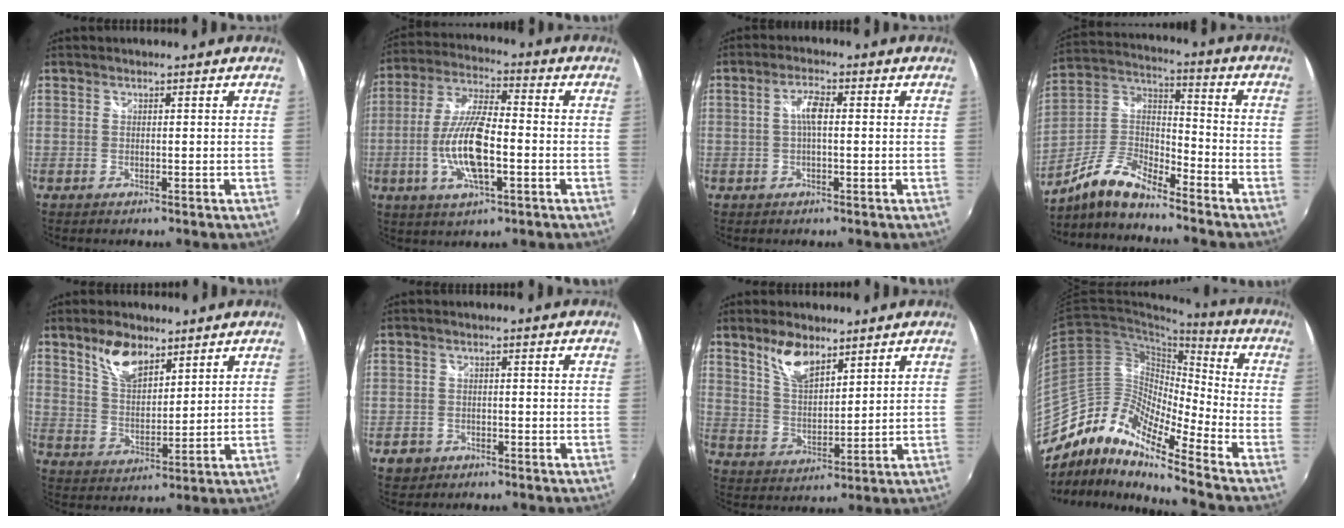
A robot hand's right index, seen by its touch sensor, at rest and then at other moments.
{"total": 13.3, "force": [-3.3, 4.2, 12.2], "torque": [-0.251, -0.003, -0.062]}
{"total": 3.4, "force": [0.1, 1.1, 3.2], "torque": [-0.063, 0.007, 0.002]}
{"total": 11.1, "force": [-8.6, 2.8, 6.4], "torque": [-0.148, 0.013, -0.176]}
{"total": 8.4, "force": [5.6, 3.9, 4.8], "torque": [-0.083, 0.008, 0.108]}
{"total": 2.2, "force": [-1.3, 1.7, 0.5], "torque": [-0.015, -0.002, -0.022]}
{"total": 7.9, "force": [5.4, 3.3, 4.7], "torque": [-0.084, 0.006, 0.107]}
{"total": 11.0, "force": [-7.2, 2.9, 7.7], "torque": [-0.131, 0.022, -0.163]}